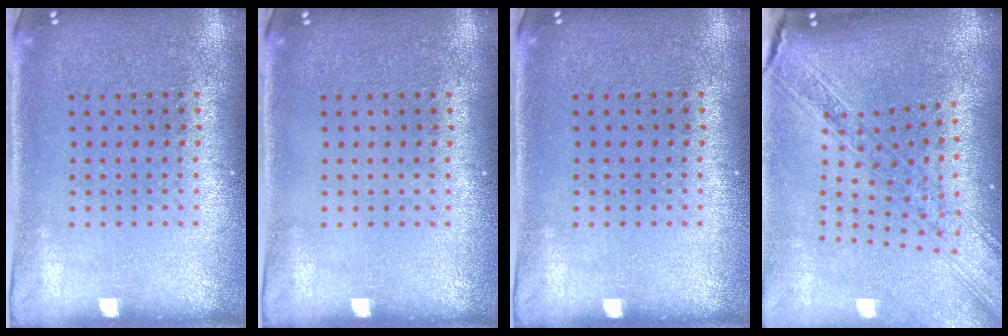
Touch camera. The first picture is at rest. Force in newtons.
{"total": 0.0}
{"total": 0.0}
{"total": 2.2, "press": 1.9, "slide": 1.1}